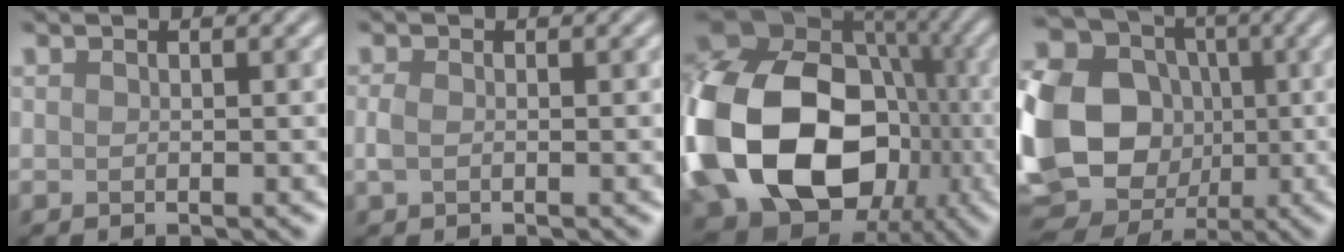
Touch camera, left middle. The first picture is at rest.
{"total": 1.1, "force": [-0.2, 0.8, 0.8], "torque": [-0.022, 0.000, -0.007]}
{"total": 21.7, "force": [-3.3, 16.8, 13.3], "torque": [-0.324, -0.029, -0.053]}
{"total": 20.6, "force": [-1.7, 17.9, 10.1], "torque": [-0.237, 0.015, -0.069]}